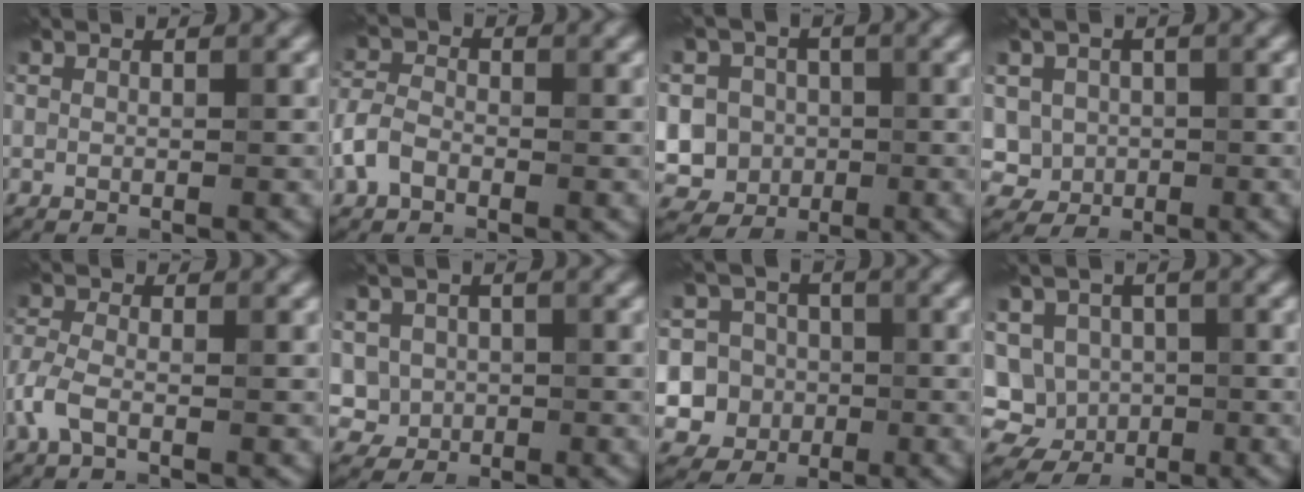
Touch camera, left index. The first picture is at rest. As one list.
[{"total": 2.8, "force": [-1.5, 1.8, 1.5], "torque": [-0.033, 0.006, -0.041]}, {"total": 9.0, "force": [-0.7, 8.5, 2.9], "torque": [-0.067, 0.018, -0.042]}, {"total": 3.1, "force": [0.2, 2.9, 1.0], "torque": [-0.010, -0.002, 0.002]}, {"total": 2.7, "force": [-1.2, 1.3, 2.1], "torque": [-0.053, 0.003, -0.036]}, {"total": 2.9, "force": [0.2, 2.7, 0.9], "torque": [-0.007, -0.003, 0.004]}, {"total": 7.7, "force": [-1.5, 7.4, 1.6], "torque": [-0.022, 0.013, -0.056]}, {"total": 6.9, "force": [-0.5, 6.4, 2.3], "torque": [-0.044, 0.019, -0.034]}]